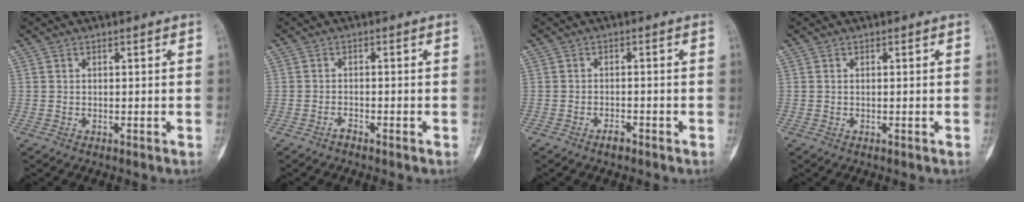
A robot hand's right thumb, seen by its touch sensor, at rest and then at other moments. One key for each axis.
{"total": 1.0, "fx": -0.9, "fy": 0.3, "fz": 0.3, "tx": -0.002, "ty": 0.005, "tz": -0.019}
{"total": 1.6, "fx": -1.3, "fy": 0.7, "fz": 0.8, "tx": -0.010, "ty": 0.008, "tz": -0.023}
{"total": 0.0}